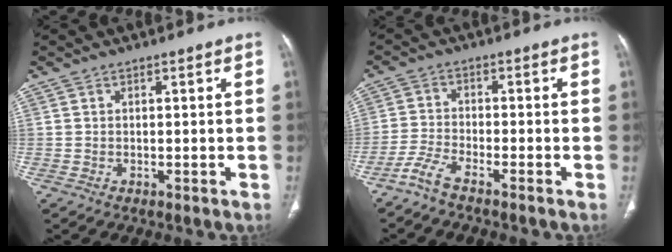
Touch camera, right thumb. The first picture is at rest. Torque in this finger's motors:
{"motor_torque": [-0.37, -0.30, -0.14, -0.14, -0.02]}